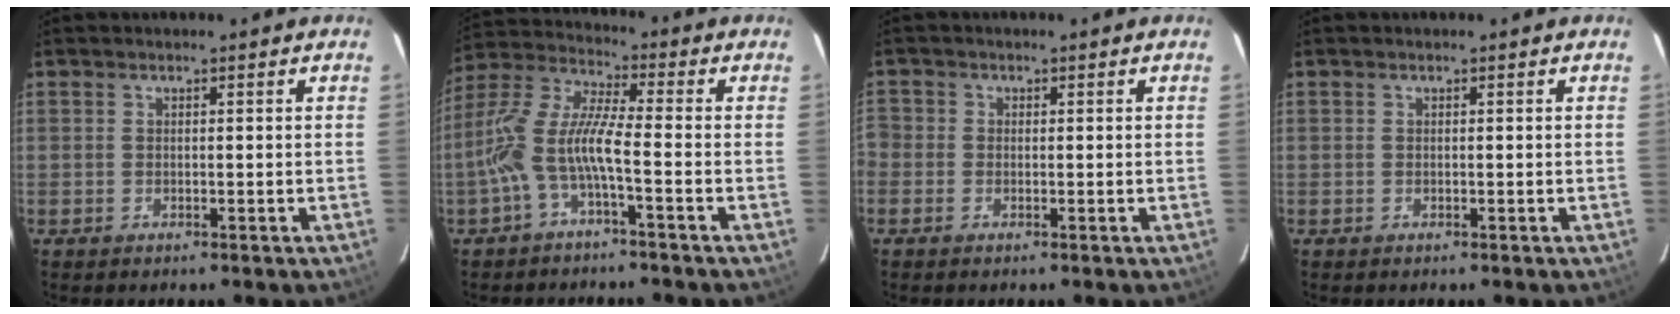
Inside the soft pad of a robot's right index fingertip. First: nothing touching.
{"total": 9.3, "force": [-3.3, 1.3, 8.7], "torque": [-0.202, 0.013, -0.065]}
{"total": 2.1, "force": [-0.9, 1.8, 0.5], "torque": [-0.012, 0.000, -0.027]}
{"total": 0.0}